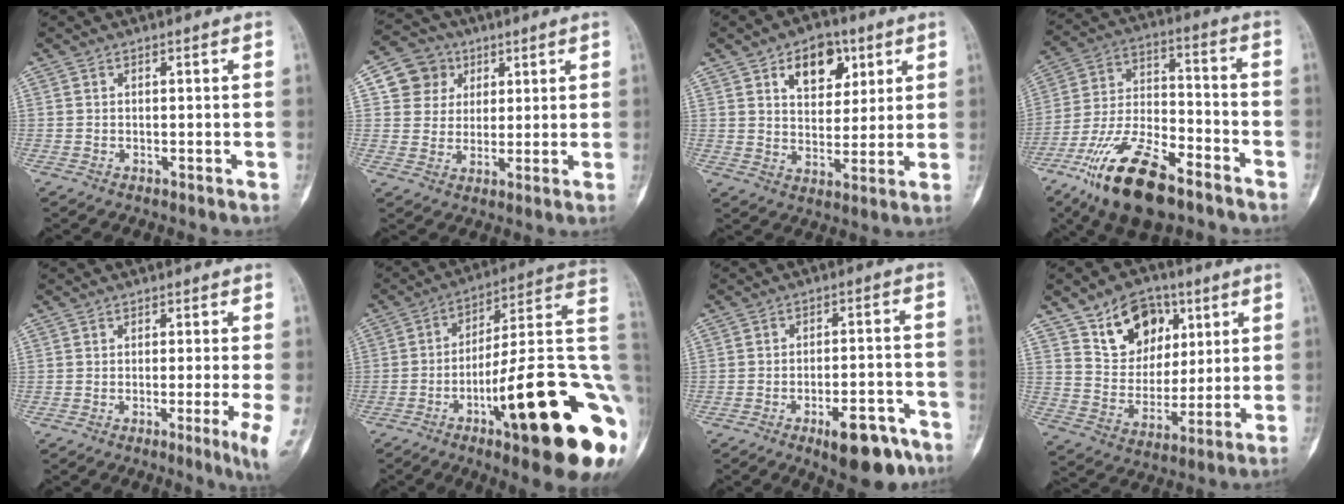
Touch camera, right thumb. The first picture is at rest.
{"total": 8.0, "force": [2.8, 7.3, 1.7], "torque": [0.011, -0.003, 0.046]}
{"total": 10.6, "force": [4.9, 6.9, 6.4], "torque": [-0.051, -0.018, 0.074]}
{"total": 20.4, "force": [-13.2, 8.2, 13.3], "torque": [-0.257, 0.062, -0.240]}
{"total": 5.0, "force": [-1.9, -0.2, 4.7], "torque": [-0.063, -0.010, -0.032]}
{"total": 30.0, "force": [-8.0, 6.4, 28.2], "torque": [-0.323, 0.022, -0.118]}
{"total": 11.5, "force": [-6.9, 4.3, 8.1], "torque": [-0.090, 0.046, -0.095]}
{"total": 13.7, "force": [6.8, 9.9, 6.6], "torque": [-0.064, -0.029, 0.123]}